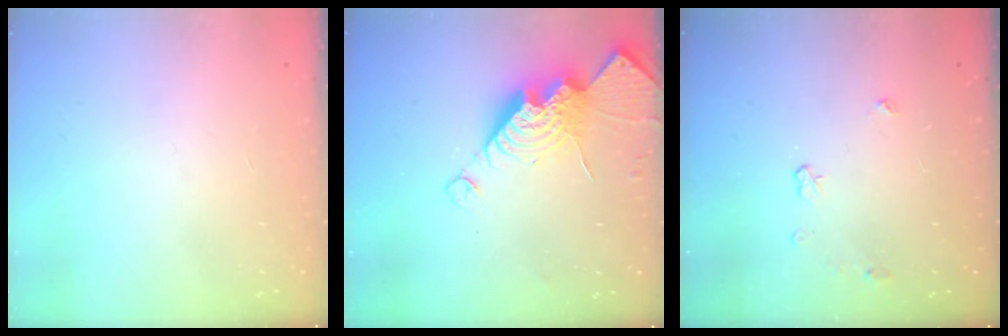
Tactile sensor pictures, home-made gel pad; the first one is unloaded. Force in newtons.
{"total": 14.6, "press": 14.6, "slide": 1.1}
{"total": 3.7, "press": 3.7, "slide": 0.5}